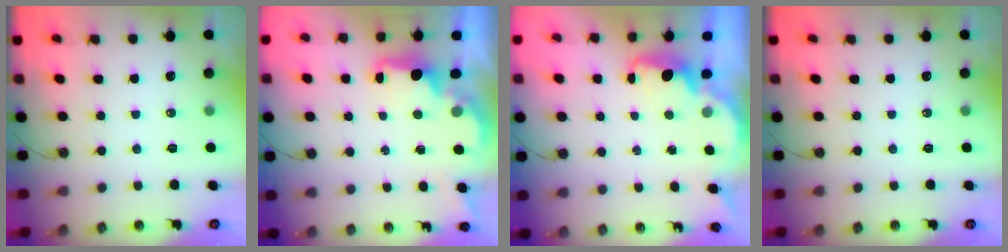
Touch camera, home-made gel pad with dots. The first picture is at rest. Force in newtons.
{"total": 2.2, "press": 2.0, "slide": 0.8}
{"total": 1.6, "press": 1.5, "slide": 0.6}
{"total": 0.0}